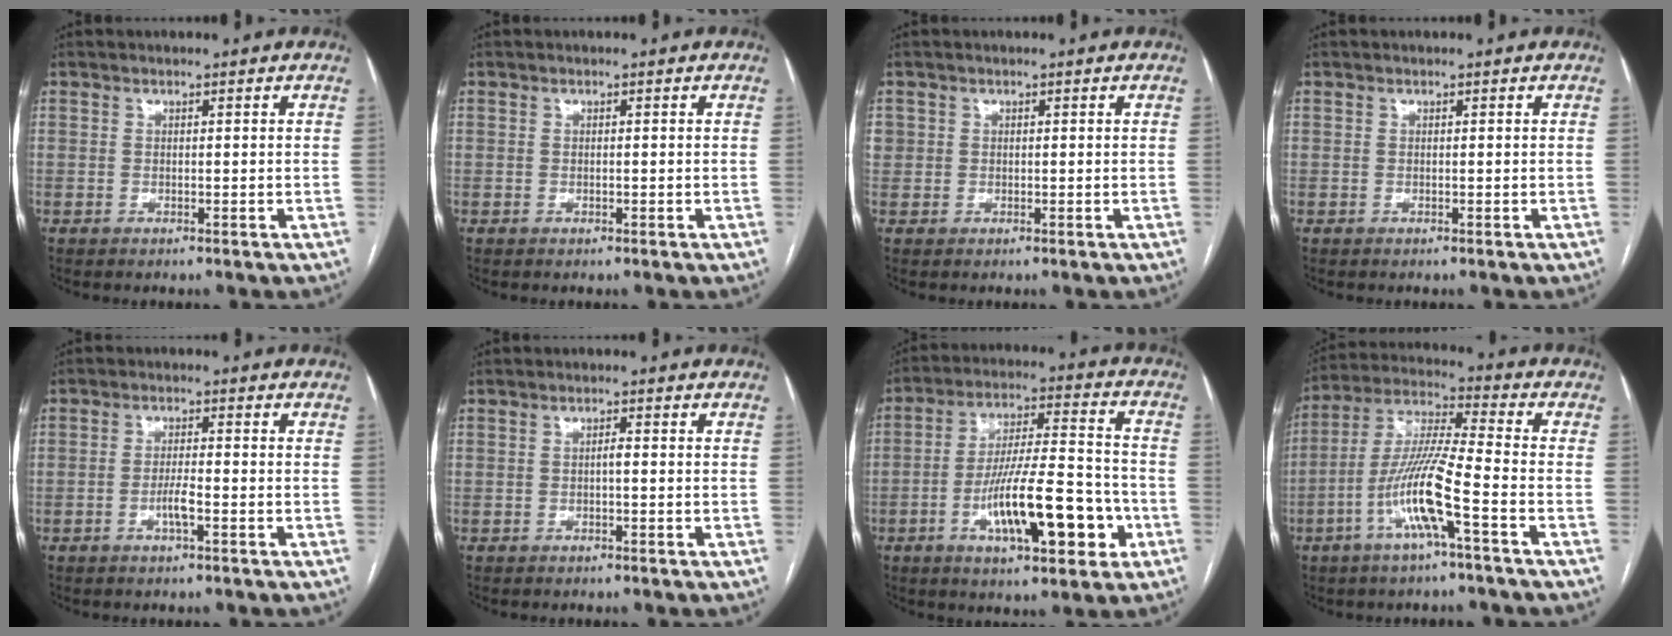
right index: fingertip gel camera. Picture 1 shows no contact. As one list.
[{"total": 0.0}, {"total": 2.2, "force": [0.5, 2.0, 0.5], "torque": [-0.010, 0.011, 0.012]}, {"total": 0.0}, {"total": 2.9, "force": [-1.2, 0.3, 2.6], "torque": [-0.052, -0.001, -0.023]}, {"total": 0.9, "force": [-0.2, 0.2, 0.9], "torque": [-0.015, 0.003, -0.004]}, {"total": 16.3, "force": [-5.6, 3.8, 14.8], "torque": [-0.248, 0.013, -0.085]}, {"total": 12.2, "force": [-4.8, 0.2, 11.2], "torque": [-0.230, 0.004, -0.096]}]